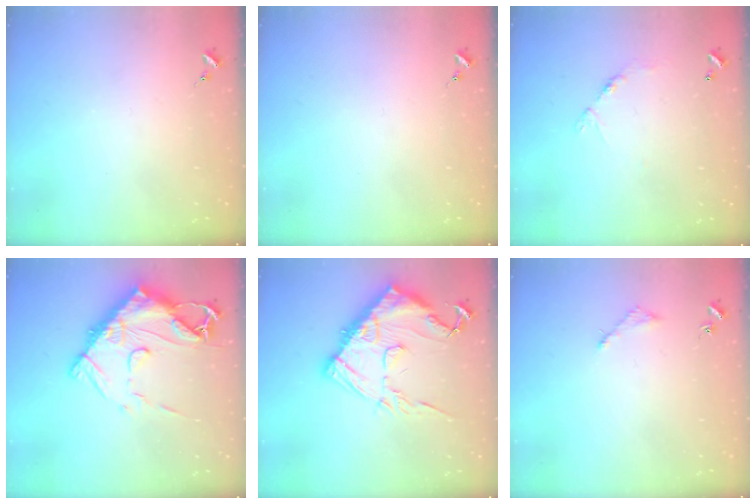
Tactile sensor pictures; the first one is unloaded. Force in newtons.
{"total": 0.0}
{"total": 5.9, "press": 5.9, "slide": 0.4}
{"total": 19.3, "press": 19.2, "slide": 1.9}
{"total": 18.7, "press": 18.6, "slide": 1.2}
{"total": 3.0, "press": 3.0, "slide": 0.4}